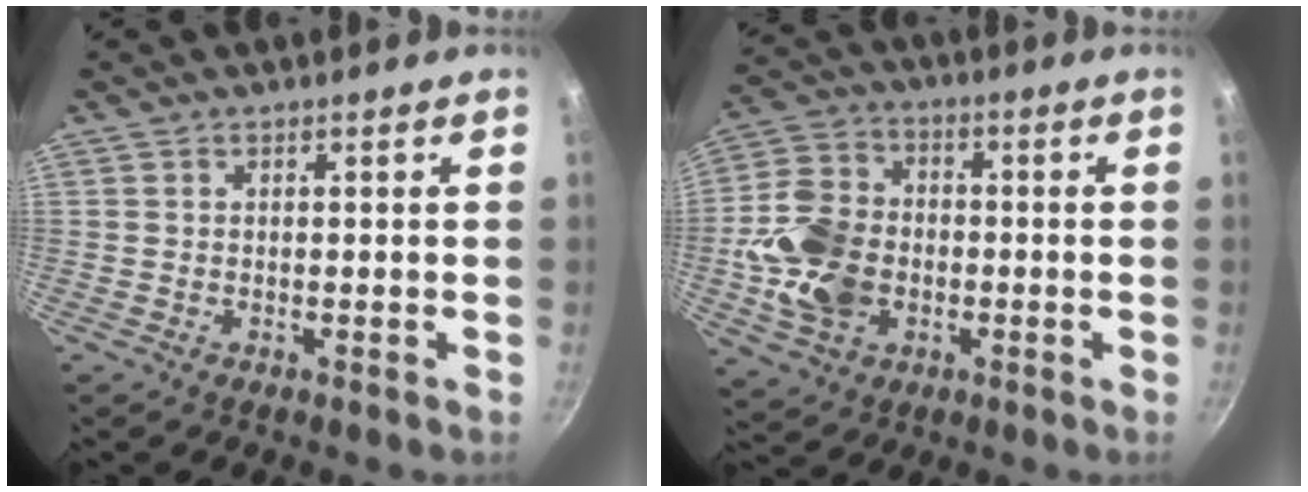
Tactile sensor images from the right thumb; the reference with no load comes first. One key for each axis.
{"total": 14.9, "fx": -2.5, "fy": 11.2, "fz": 9.4, "tx": -0.166, "ty": 0.019, "tz": -0.051}